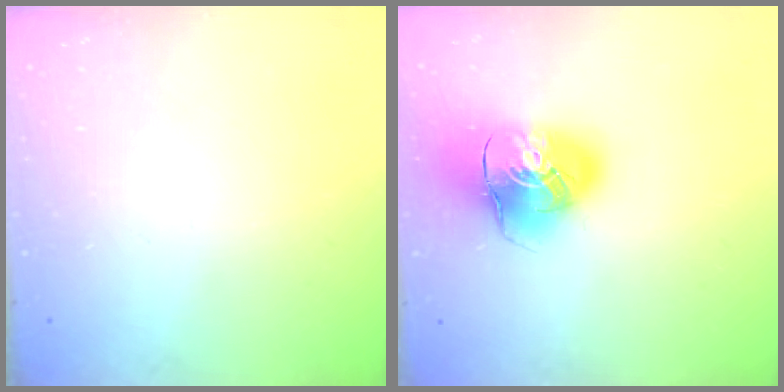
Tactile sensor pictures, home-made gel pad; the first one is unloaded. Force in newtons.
{"total": 16.3, "press": 16.1, "slide": 2.8}